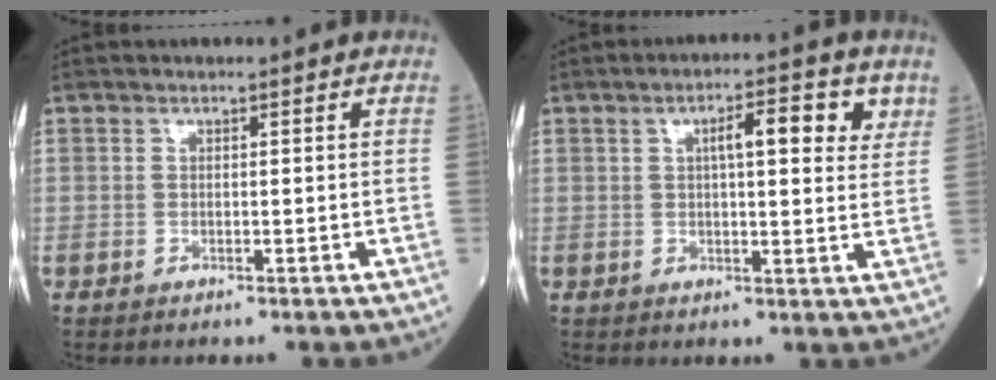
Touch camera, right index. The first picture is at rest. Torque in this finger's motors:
{"motor_torque": [1.03, 0.32, 0.45, 0.09]}